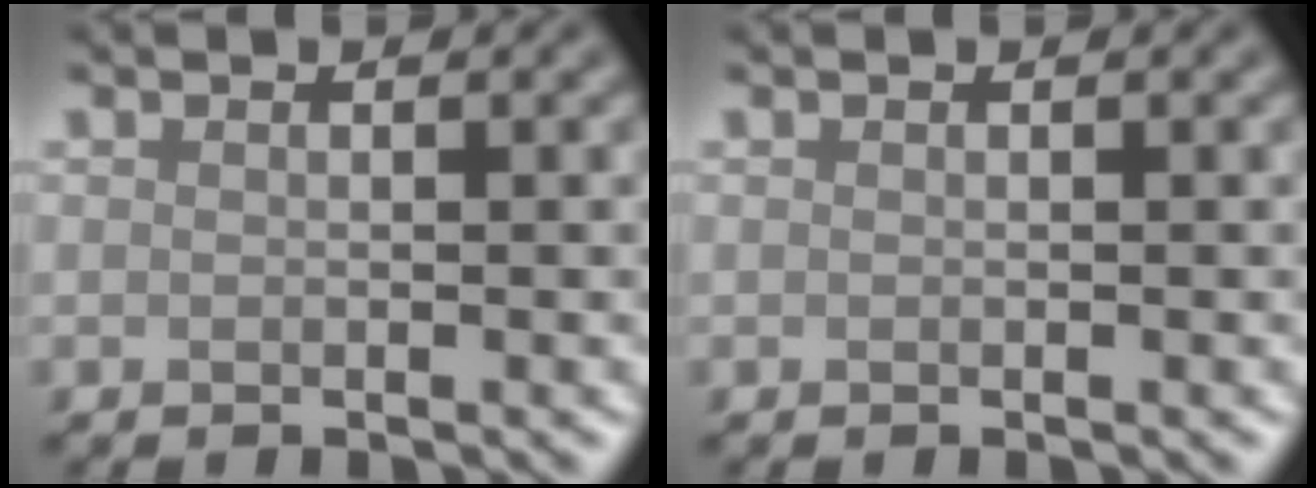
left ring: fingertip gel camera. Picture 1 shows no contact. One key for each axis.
{"total": 0.0}